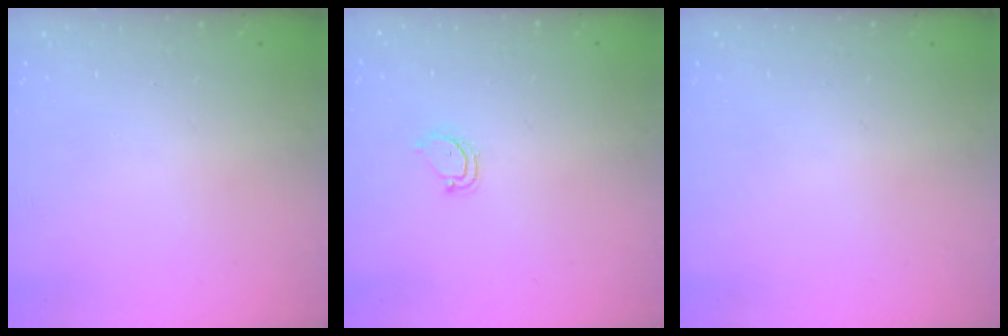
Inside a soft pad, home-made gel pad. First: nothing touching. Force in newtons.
{"total": 3.6, "press": 3.6, "slide": 0.2}
{"total": 0.0}